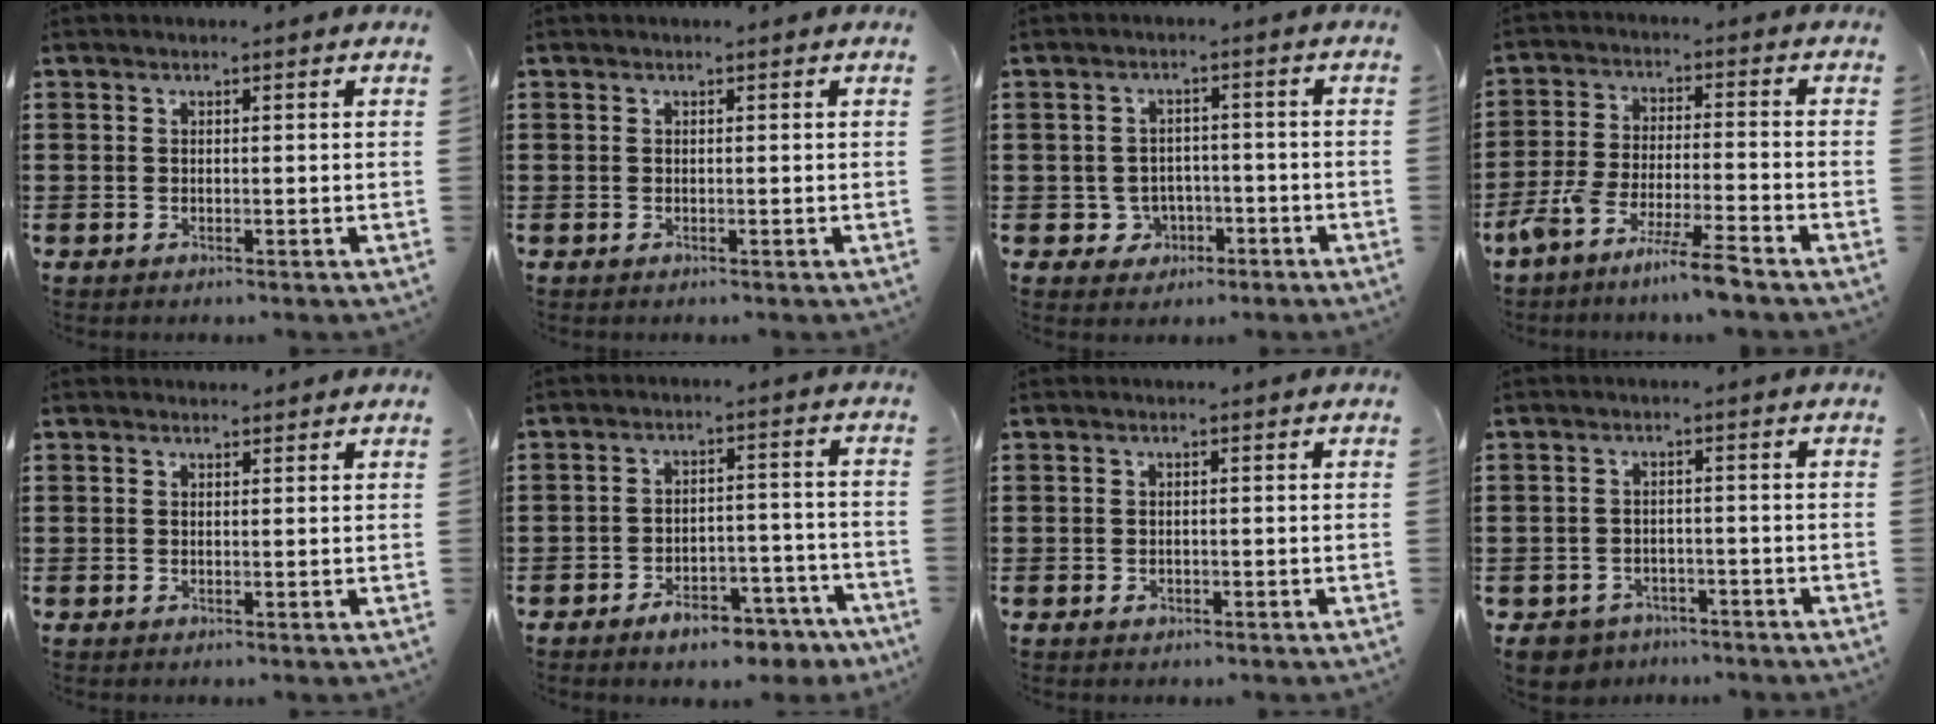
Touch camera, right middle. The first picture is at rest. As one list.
[{"total": 0.0}, {"total": 3.2, "force": [-1.6, 2.6, 0.8], "torque": [-0.025, 0.005, -0.036]}, {"total": 7.5, "force": [-6.4, -0.3, 3.9], "torque": [-0.086, -0.015, -0.125]}, {"total": 0.8, "force": [0.7, 0.3, 0.0], "torque": [0.007, -0.002, 0.012]}, {"total": 6.0, "force": [-5.1, 1.8, 2.6], "torque": [-0.042, 0.013, -0.095]}, {"total": 0.6, "force": [-0.2, 0.4, 0.3], "torque": [-0.006, 0.000, -0.005]}, {"total": 3.0, "force": [-2.8, 1.0, 0.0], "torque": [-0.015, 0.000, -0.064]}]